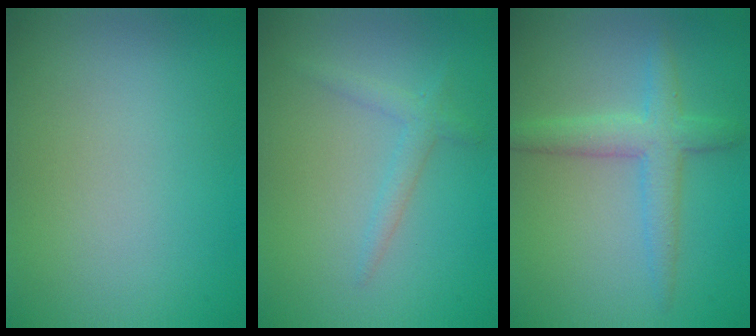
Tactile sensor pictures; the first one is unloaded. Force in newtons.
{"total": 1.7, "press": 1.7, "slide": 0.1}
{"total": 3.7, "press": 3.7, "slide": 0.1}